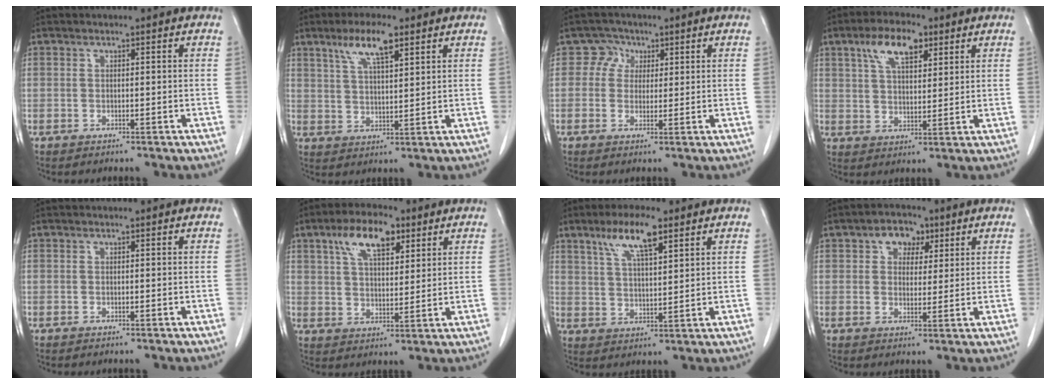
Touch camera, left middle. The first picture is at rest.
{"total": 7.2, "force": [4.4, 1.5, 5.5], "torque": [-0.109, 0.006, 0.082]}
{"total": 3.1, "force": [1.1, 2.8, 0.3], "torque": [0.000, 0.006, 0.015]}
{"total": 8.3, "force": [4.5, 3.4, 6.1], "torque": [-0.116, 0.015, 0.082]}
{"total": 0.0}
{"total": 9.4, "force": [5.1, 3.9, 7.0], "torque": [-0.130, 0.017, 0.093]}
{"total": 8.3, "force": [5.0, 1.8, 6.4], "torque": [-0.126, 0.007, 0.094]}
{"total": 5.3, "force": [2.6, 3.6, 2.8], "torque": [-0.041, 0.018, 0.041]}